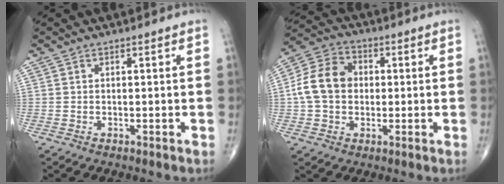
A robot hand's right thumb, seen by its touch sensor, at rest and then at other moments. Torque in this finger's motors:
{"motor_torque": [1.23, 1.10, 0.78, -0.15, 0.07]}